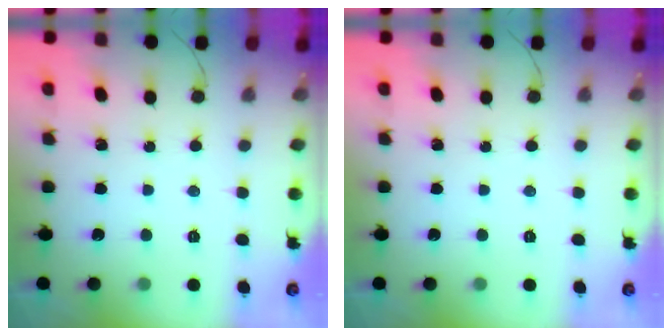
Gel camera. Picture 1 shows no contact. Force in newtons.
{"total": 0.0}